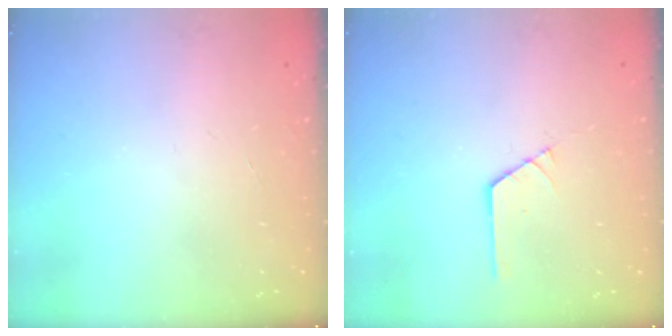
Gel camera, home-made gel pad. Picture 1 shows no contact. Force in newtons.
{"total": 1.0, "press": 1.0, "slide": 0.1}